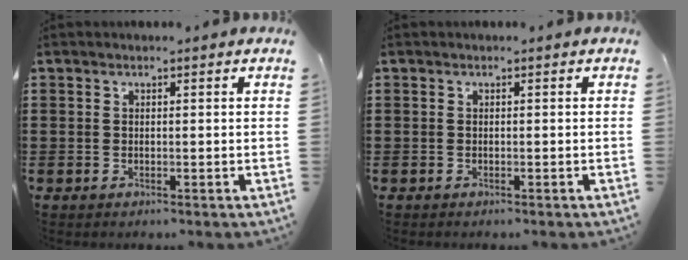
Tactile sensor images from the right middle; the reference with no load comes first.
{"total": 0.0}